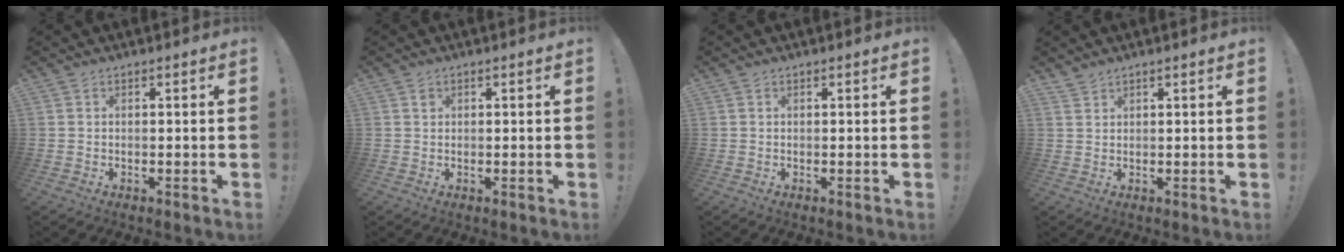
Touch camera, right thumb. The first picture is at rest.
{"total": 0.9, "force": [0.4, 0.8, 0.2], "torque": [0.007, -0.003, 0.006]}
{"total": 0.0}
{"total": 2.0, "force": [1.8, 0.6, 0.4], "torque": [-0.004, -0.010, 0.035]}